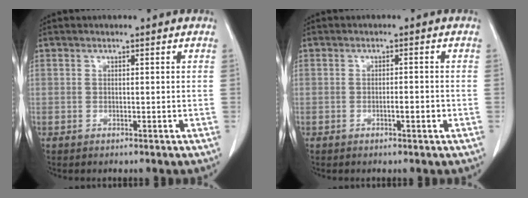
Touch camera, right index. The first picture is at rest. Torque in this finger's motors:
{"motor_torque": [0.37, -0.33, 0.10, 0.04]}